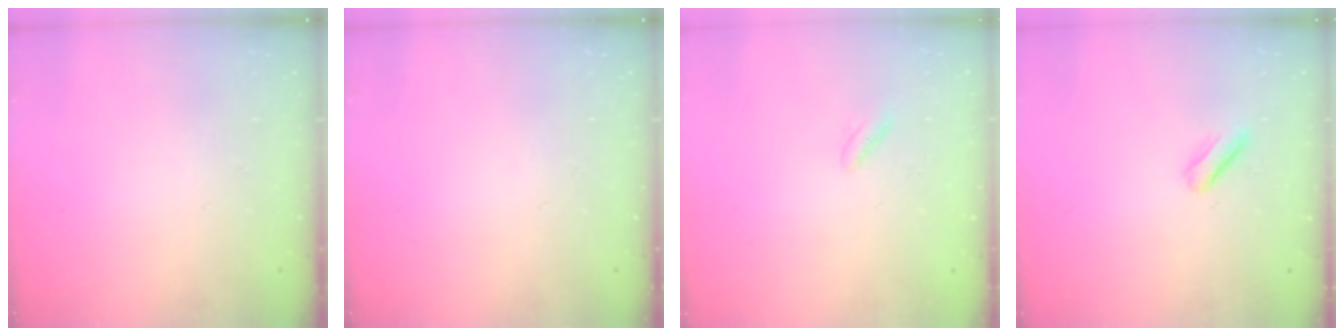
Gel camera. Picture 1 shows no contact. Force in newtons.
{"total": 0.0}
{"total": 1.3, "press": 1.2, "slide": 0.5}
{"total": 3.7, "press": 3.6, "slide": 1.0}